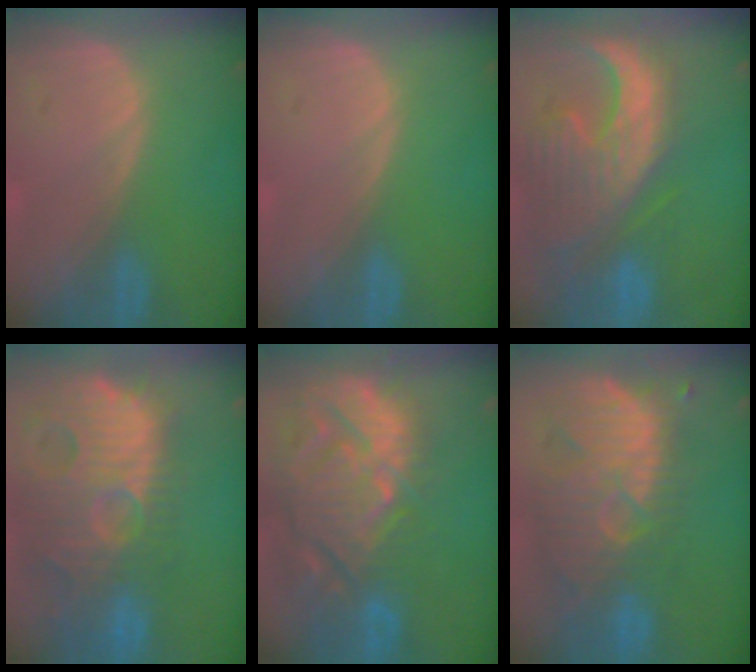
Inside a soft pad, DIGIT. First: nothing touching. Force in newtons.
{"total": 0.0}
{"total": 13.3, "press": 11.3, "slide": 7.0}
{"total": 14.7, "press": 12.6, "slide": 7.6}
{"total": 14.6, "press": 12.5, "slide": 7.5}
{"total": 11.6, "press": 10.8, "slide": 4.1}